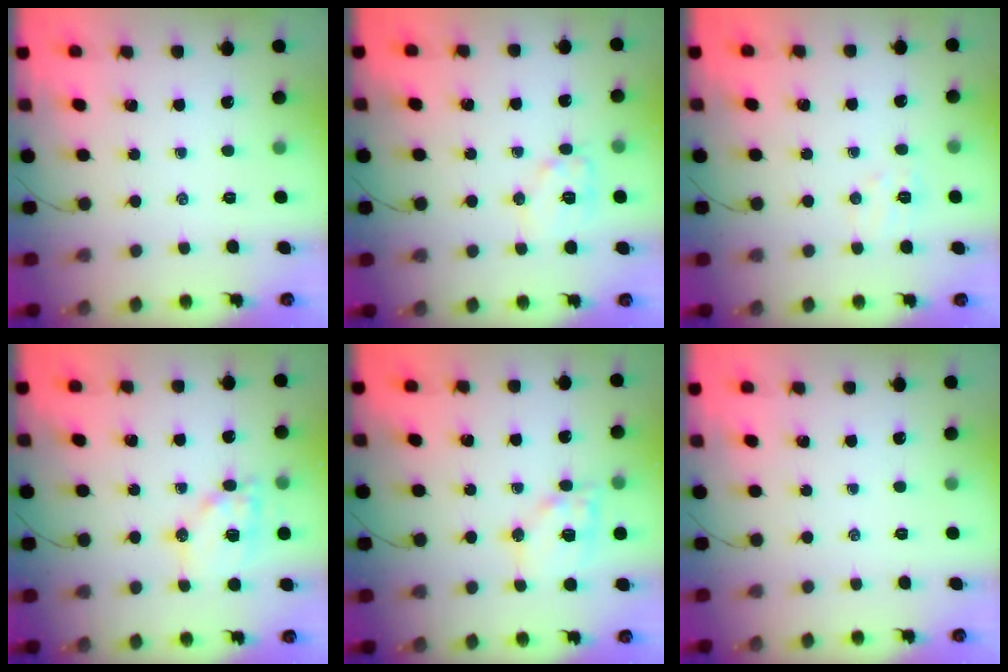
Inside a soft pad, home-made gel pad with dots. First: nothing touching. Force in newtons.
{"total": 8.7, "press": 8.7, "slide": 0.2}
{"total": 5.9, "press": 5.7, "slide": 1.4}
{"total": 13.6, "press": 13.5, "slide": 2.0}
{"total": 12.2, "press": 11.9, "slide": 2.2}
{"total": 0.0}